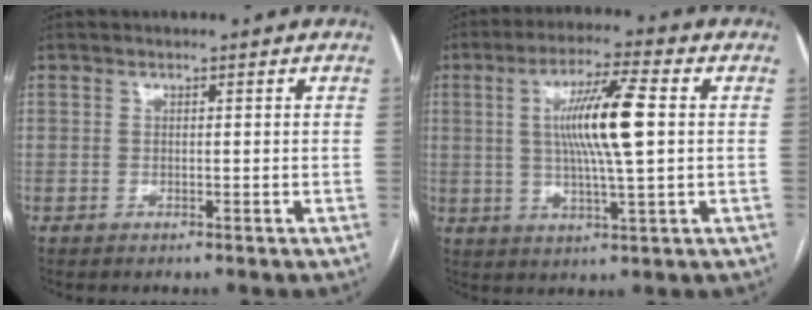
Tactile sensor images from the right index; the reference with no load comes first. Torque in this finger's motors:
{"motor_torque": [0.49, 0.02, 0.34, 0.20]}